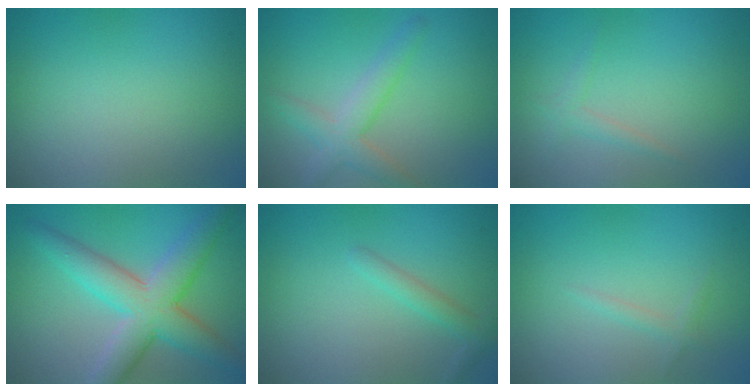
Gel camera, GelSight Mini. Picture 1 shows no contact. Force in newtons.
{"total": 3.2, "press": 3.2, "slide": 0.1}
{"total": 1.2, "press": 1.2, "slide": 0.0}
{"total": 7.5, "press": 7.5, "slide": 0.3}
{"total": 1.7, "press": 1.7, "slide": 0.1}
{"total": 0.9, "press": 0.9, "slide": 0.1}